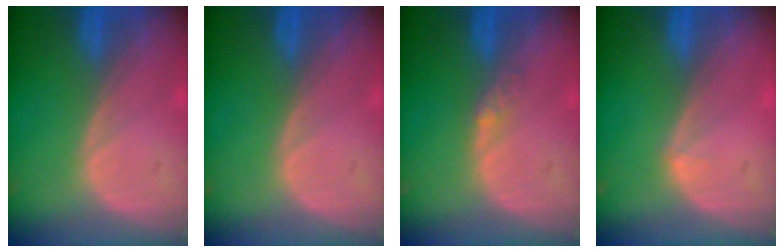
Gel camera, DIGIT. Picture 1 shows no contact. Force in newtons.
{"total": 0.0}
{"total": 1.8, "press": 1.6, "slide": 1.0}
{"total": 0.6, "press": 0.4, "slide": 0.5}